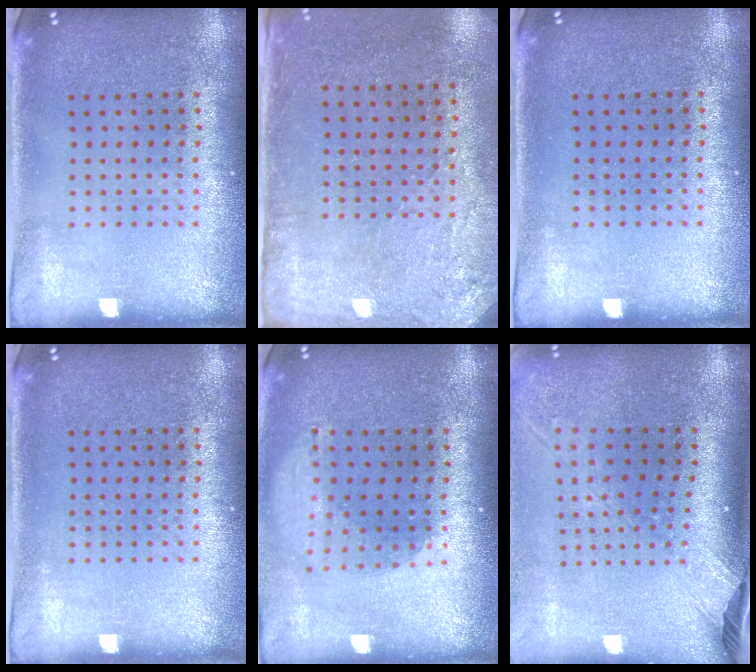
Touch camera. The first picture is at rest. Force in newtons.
{"total": 2.8, "press": 2.3, "slide": 1.6}
{"total": 0.0}
{"total": 0.0}
{"total": 1.7, "press": 1.3, "slide": 1.1}
{"total": 2.6, "press": 1.9, "slide": 1.7}